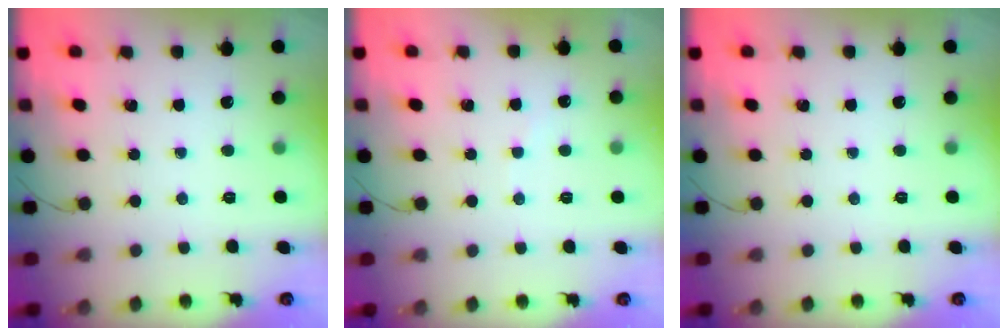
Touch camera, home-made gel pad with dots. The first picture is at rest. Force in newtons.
{"total": 2.7, "press": 2.7, "slide": 0.7}
{"total": 0.0}